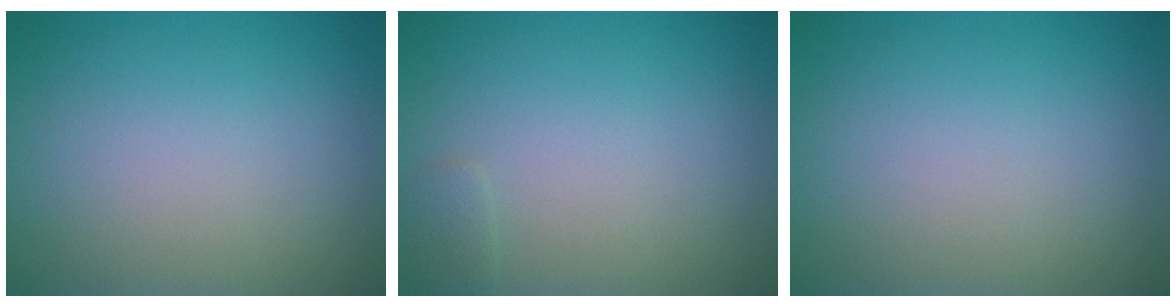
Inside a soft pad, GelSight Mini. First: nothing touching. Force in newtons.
{"total": 0.8, "press": 0.8, "slide": 0.1}
{"total": 0.0}